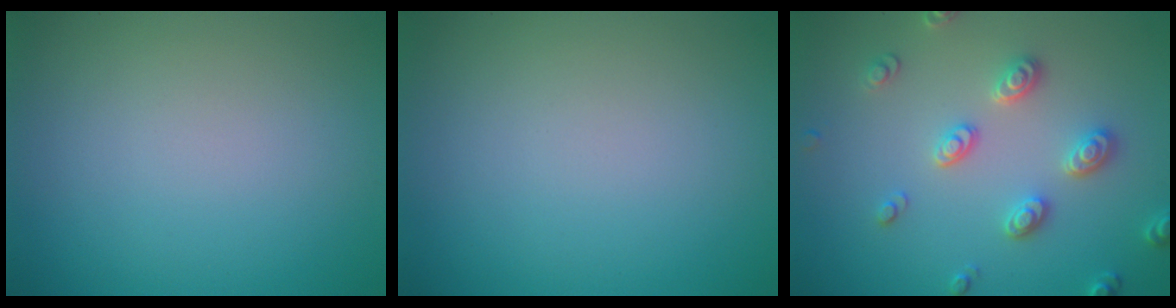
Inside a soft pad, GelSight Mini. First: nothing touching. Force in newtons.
{"total": 0.0}
{"total": 3.1, "press": 3.0, "slide": 0.5}